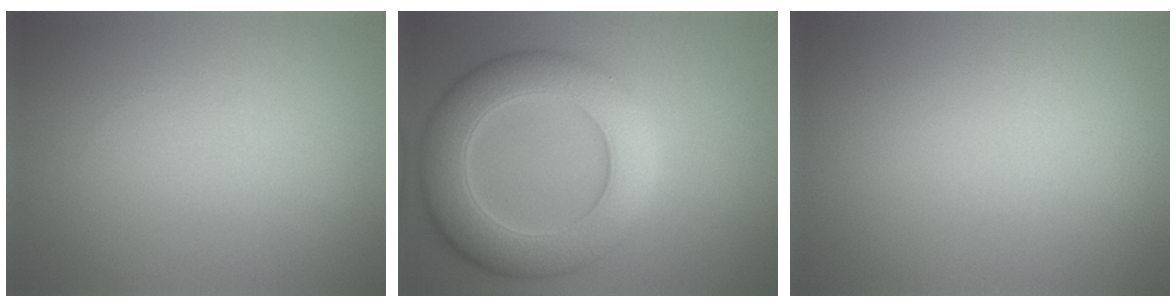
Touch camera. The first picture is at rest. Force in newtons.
{"total": 8.5, "press": 8.4, "slide": 0.4}
{"total": 0.0}